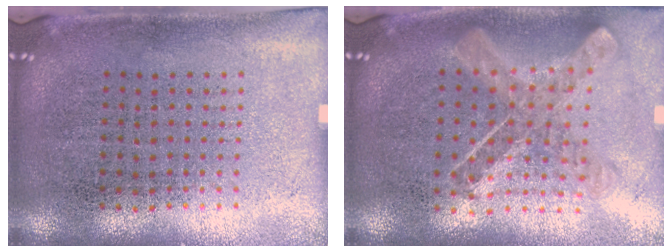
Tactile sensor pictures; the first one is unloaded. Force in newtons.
{"total": 0.9, "press": 0.9, "slide": 0.1}